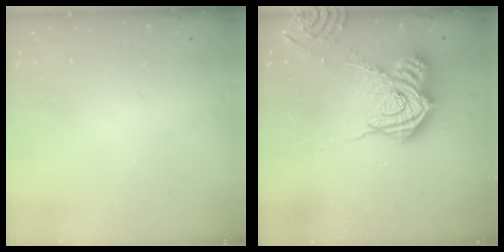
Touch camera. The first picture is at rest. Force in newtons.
{"total": 18.8, "press": 18.7, "slide": 1.5}